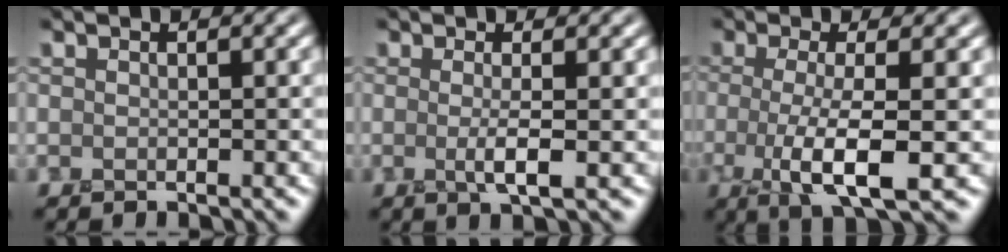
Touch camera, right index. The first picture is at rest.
{"total": 1.8, "force": [0.3, 0.4, 1.8], "torque": [-0.035, -0.005, 0.003]}
{"total": 5.3, "force": [-0.8, 1.3, 5.0], "torque": [-0.101, -0.008, -0.013]}